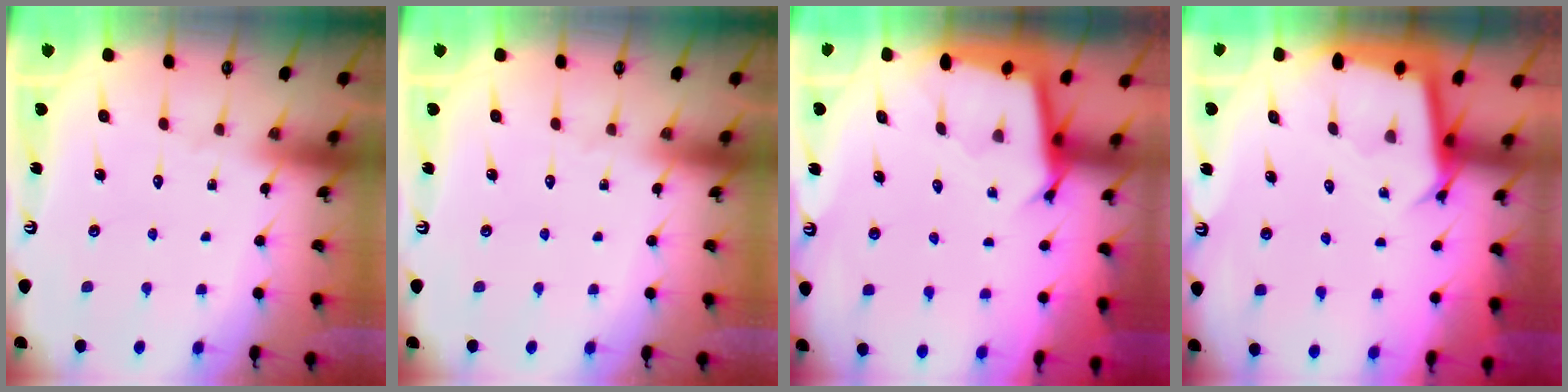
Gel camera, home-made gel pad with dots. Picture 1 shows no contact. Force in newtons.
{"total": 0.0}
{"total": 2.7, "press": 2.7, "slide": 0.1}
{"total": 2.8, "press": 2.8, "slide": 0.2}